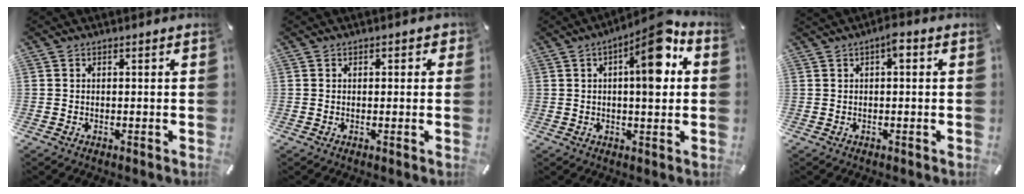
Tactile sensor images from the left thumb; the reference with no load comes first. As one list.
[{"total": 1.5, "force": [0.3, 1.0, 1.0], "torque": [-0.011, 0.004, 0.001]}, {"total": 13.6, "force": [3.9, 4.5, 12.2], "torque": [-0.164, -0.015, 0.054]}, {"total": 3.2, "force": [0.9, 1.2, 2.8], "torque": [-0.041, 0.002, 0.009]}]